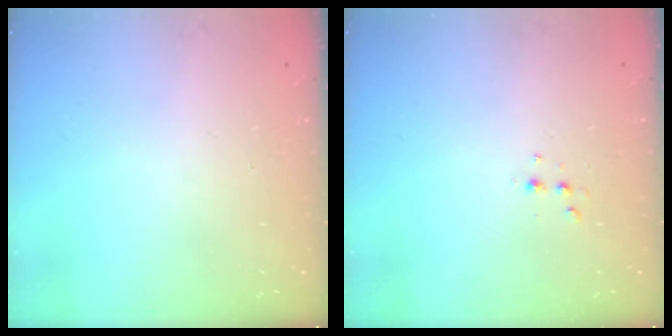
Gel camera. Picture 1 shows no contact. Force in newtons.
{"total": 2.8, "press": 2.7, "slide": 0.6}